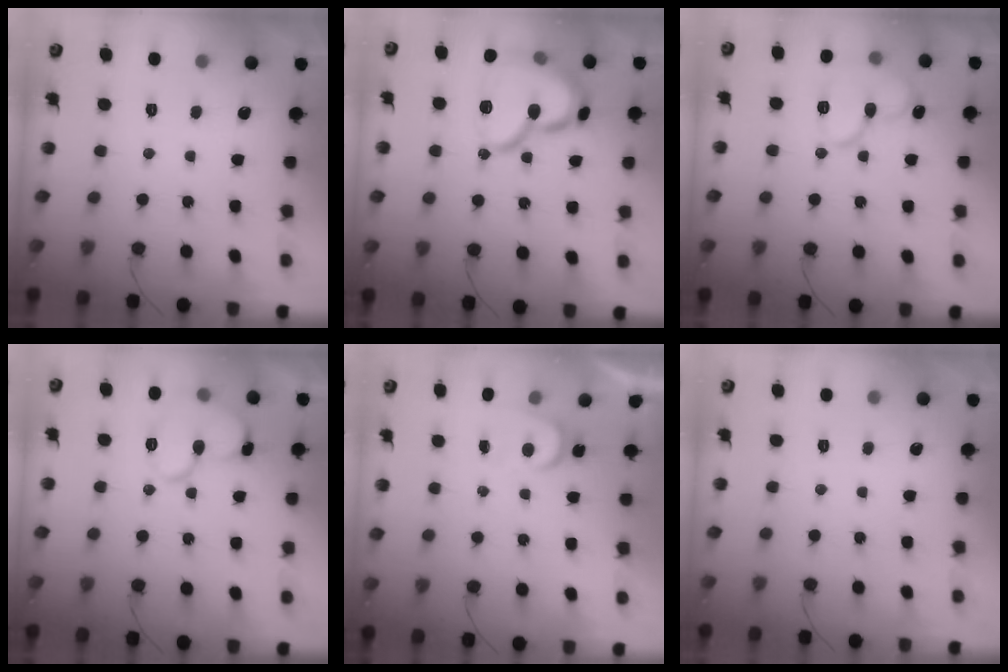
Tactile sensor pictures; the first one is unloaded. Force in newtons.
{"total": 19.9, "press": 19.8, "slide": 2.2}
{"total": 12.2, "press": 12.1, "slide": 1.7}
{"total": 12.1, "press": 12.0, "slide": 1.4}
{"total": 4.4, "press": 4.3, "slide": 0.4}
{"total": 0.0}